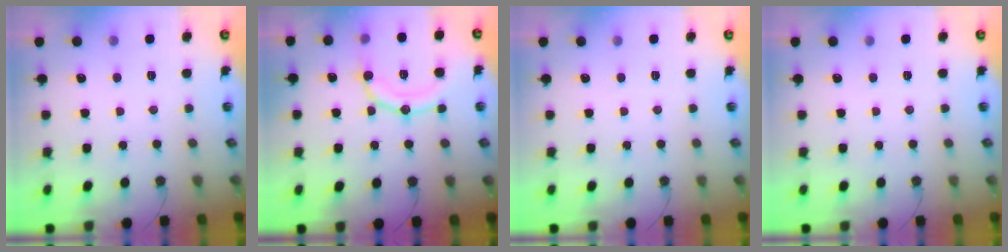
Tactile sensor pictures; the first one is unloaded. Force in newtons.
{"total": 16.7, "press": 16.4, "slide": 2.8}
{"total": 0.0}
{"total": 0.0}